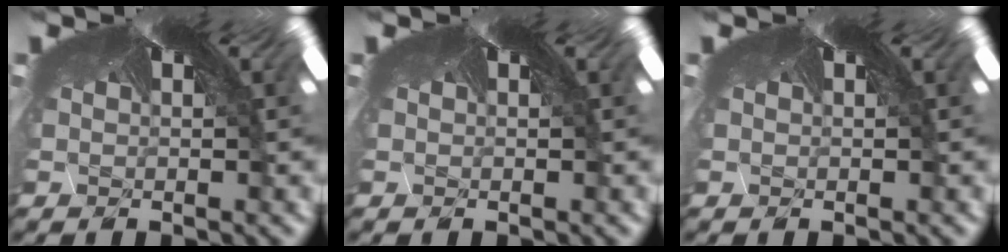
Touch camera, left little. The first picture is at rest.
{"total": 0.0}
{"total": 0.0}